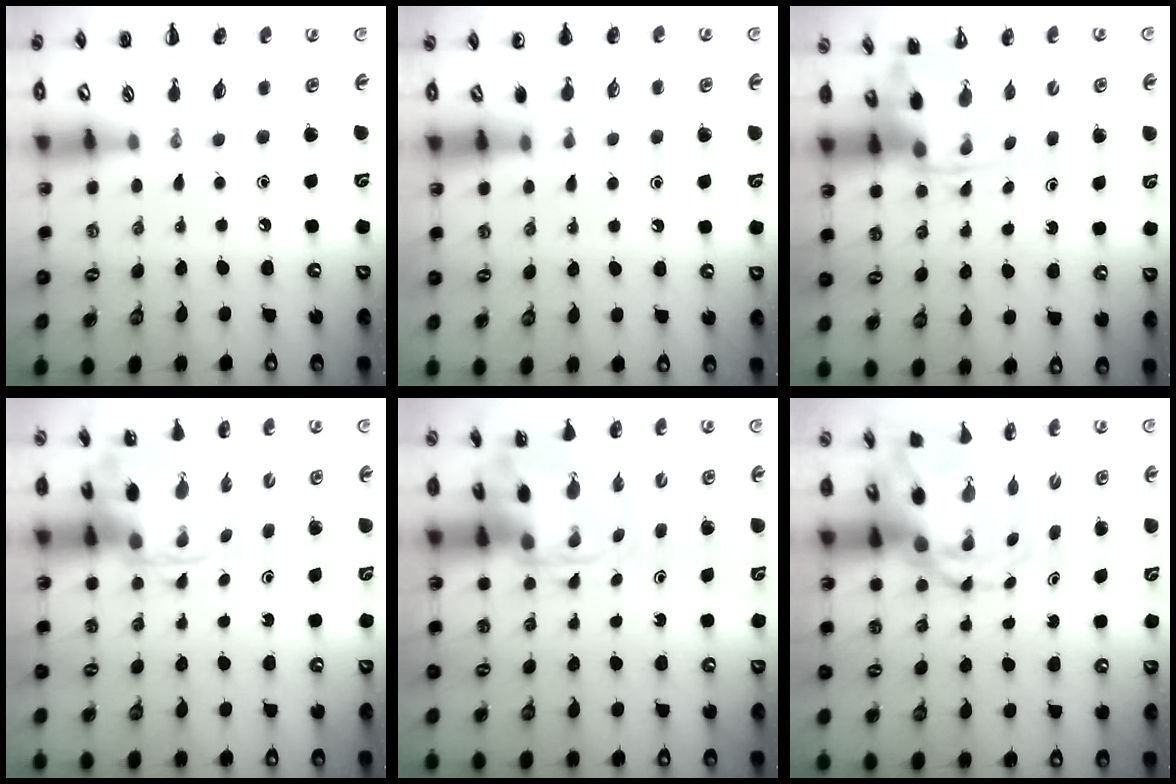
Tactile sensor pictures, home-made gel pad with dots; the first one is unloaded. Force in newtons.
{"total": 5.1, "press": 4.6, "slide": 2.1}
{"total": 3.4, "press": 3.3, "slide": 0.6}
{"total": 3.8, "press": 3.7, "slide": 0.8}
{"total": 4.0, "press": 3.8, "slide": 1.2}
{"total": 6.0, "press": 5.8, "slide": 1.6}